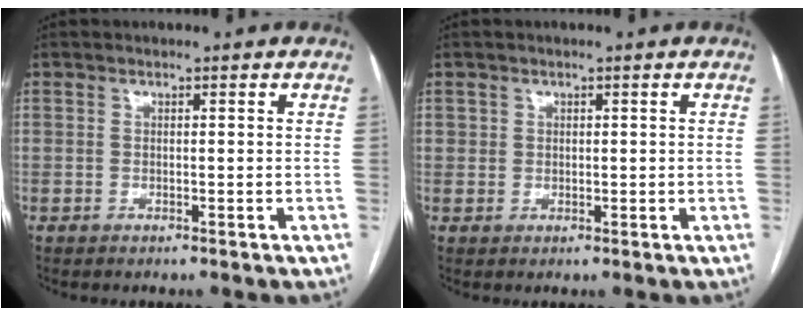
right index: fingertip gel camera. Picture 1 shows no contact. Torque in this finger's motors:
{"motor_torque": [-0.10, 0.10, -0.03, 0.00]}